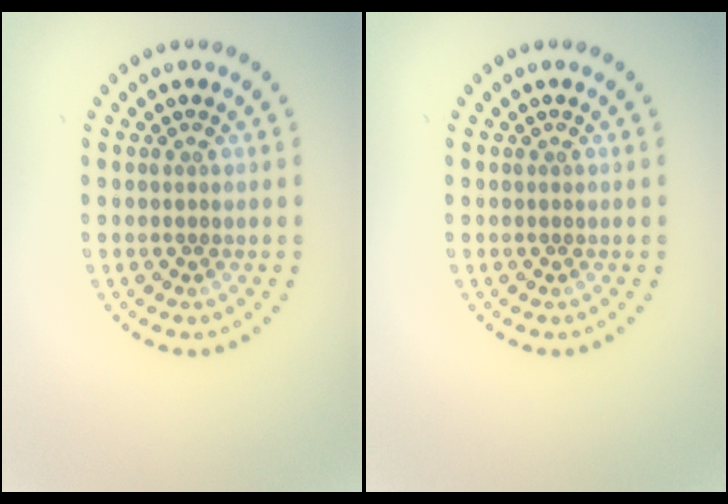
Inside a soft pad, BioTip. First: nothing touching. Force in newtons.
{"total": 0.0}